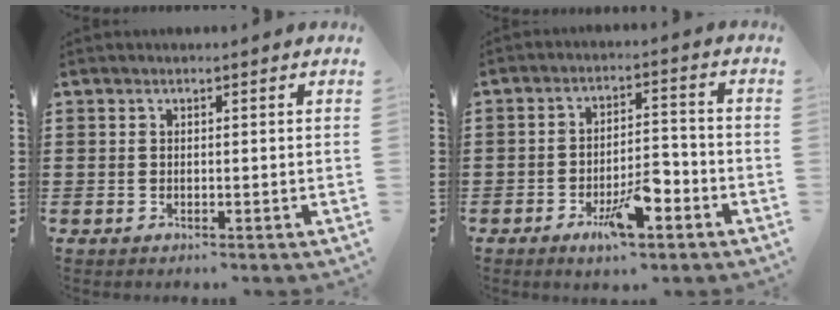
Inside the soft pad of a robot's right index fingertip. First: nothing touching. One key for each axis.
{"total": 7.5, "fx": -3.9, "fy": 2.6, "fz": 5.9, "tx": -0.110, "ty": 0.003, "tz": -0.068}